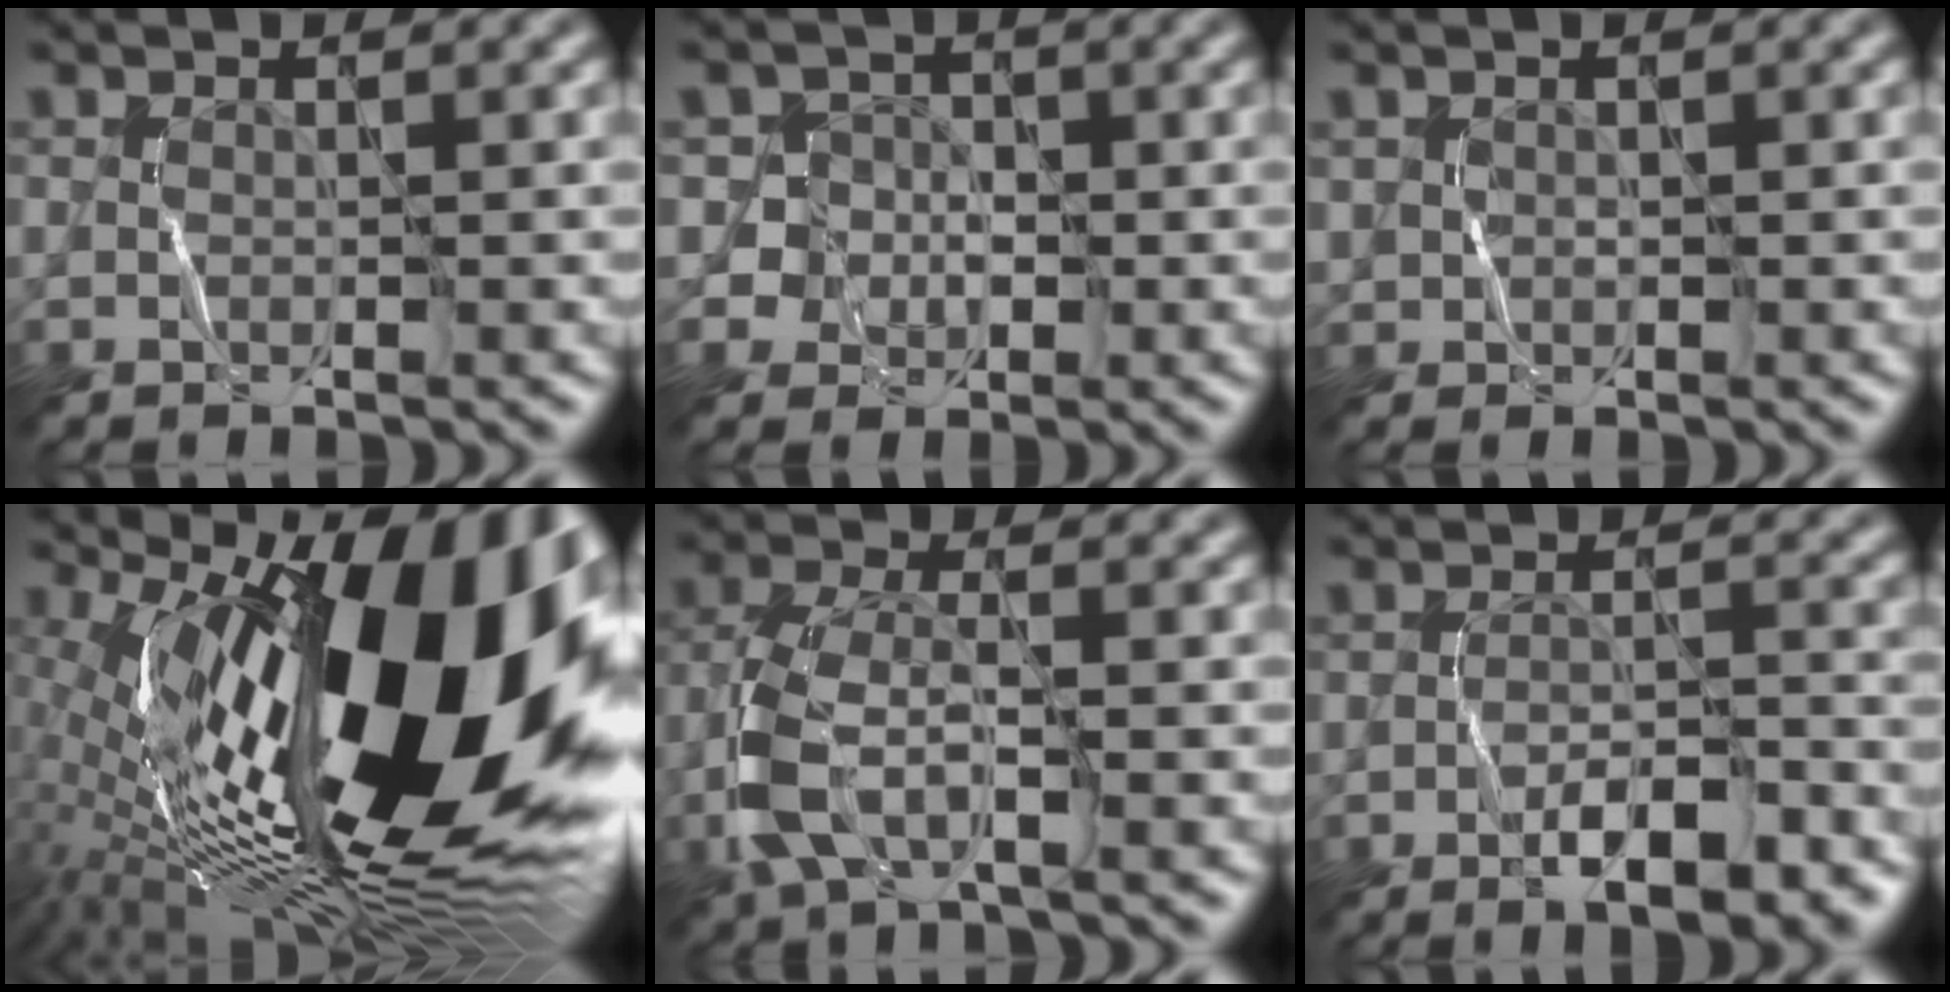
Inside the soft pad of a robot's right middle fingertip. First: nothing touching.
{"total": 3.0, "force": [-0.5, 2.9, -0.2], "torque": [0.024, 0.017, -0.026]}
{"total": 0.9, "force": [0.4, 0.4, -0.7], "torque": [0.017, 0.001, 0.009]}
{"total": 20.3, "force": [3.2, 8.9, 18.0], "torque": [-0.287, 0.012, 0.048]}
{"total": 4.9, "force": [-2.1, 2.2, 3.9], "torque": [-0.097, 0.003, -0.047]}
{"total": 4.0, "force": [-2.7, 1.1, 2.8], "torque": [-0.040, 0.010, -0.040]}